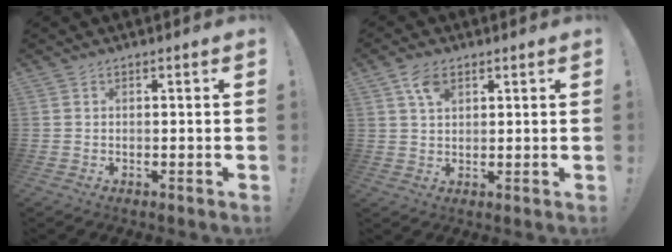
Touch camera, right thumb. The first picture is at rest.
{"total": 5.2, "force": [2.6, 3.1, 3.2], "torque": [-0.052, -0.006, 0.047]}